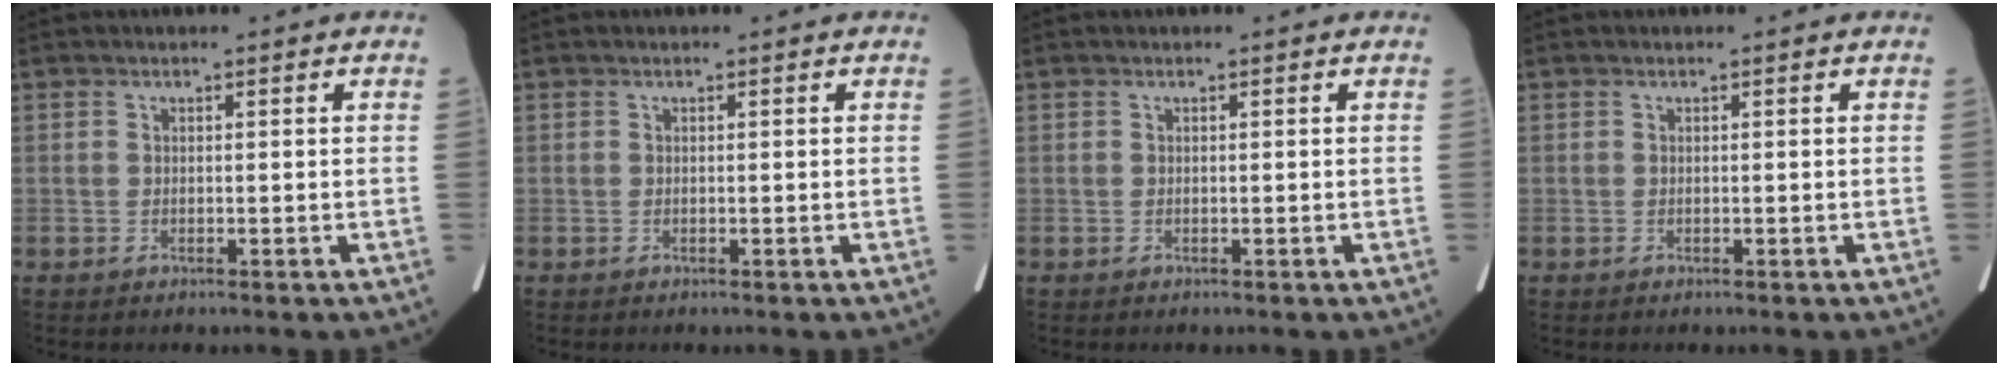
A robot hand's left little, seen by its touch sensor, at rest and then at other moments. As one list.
[{"total": 0.0}, {"total": 0.0}, {"total": 0.0}]